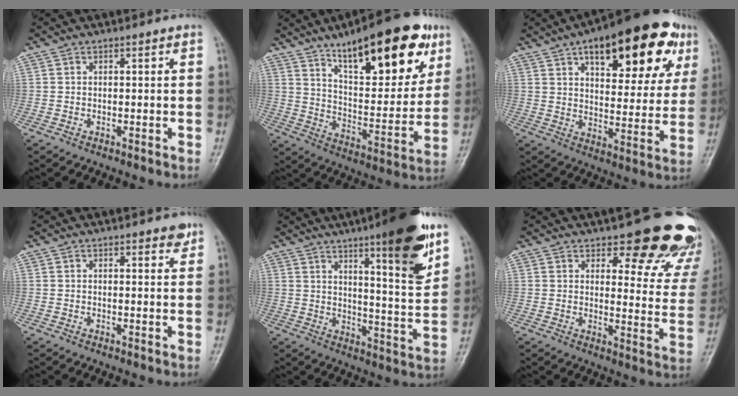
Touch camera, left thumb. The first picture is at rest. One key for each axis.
{"total": 24.7, "fx": 14.0, "fy": 8.8, "fz": 18.3, "tx": -0.227, "ty": -0.050, "tz": 0.220}
{"total": 25.3, "fx": 12.8, "fy": 10.6, "fz": 19.0, "tx": -0.229, "ty": -0.009, "tz": 0.181}
{"total": 2.6, "fx": 1.9, "fy": 0.9, "fz": 1.5, "tx": -0.009, "ty": -0.009, "tz": 0.021}
{"total": 17.2, "fx": 10.1, "fy": 2.8, "fz": 13.6, "tx": -0.172, "ty": -0.058, "tz": 0.150}
{"total": 19.1, "fx": 15.1, "fy": 6.8, "fz": 9.6, "tx": -0.055, "ty": -0.096, "tz": 0.167}